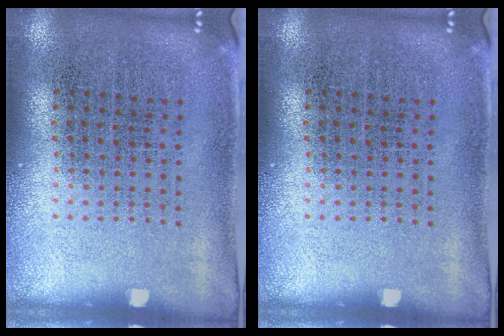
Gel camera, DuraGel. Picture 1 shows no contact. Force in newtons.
{"total": 0.0}